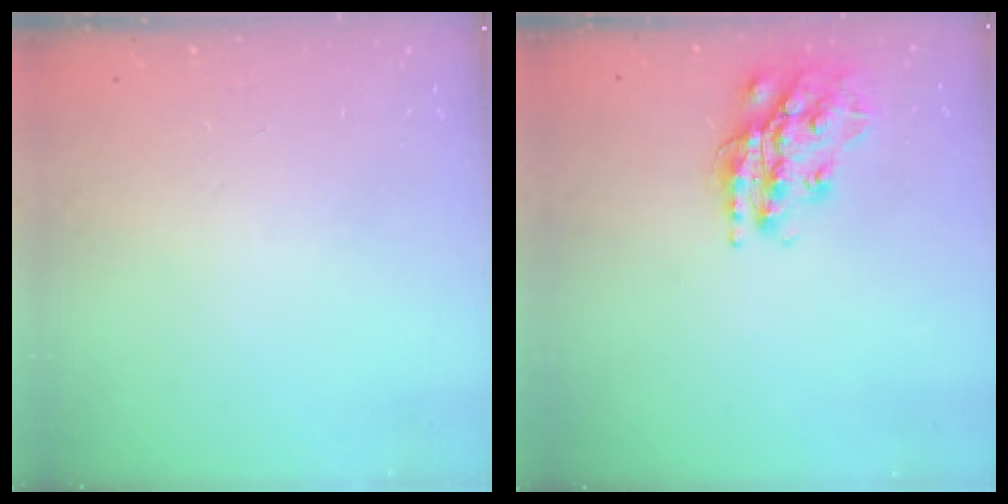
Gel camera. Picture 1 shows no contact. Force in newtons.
{"total": 17.4, "press": 17.4, "slide": 1.4}